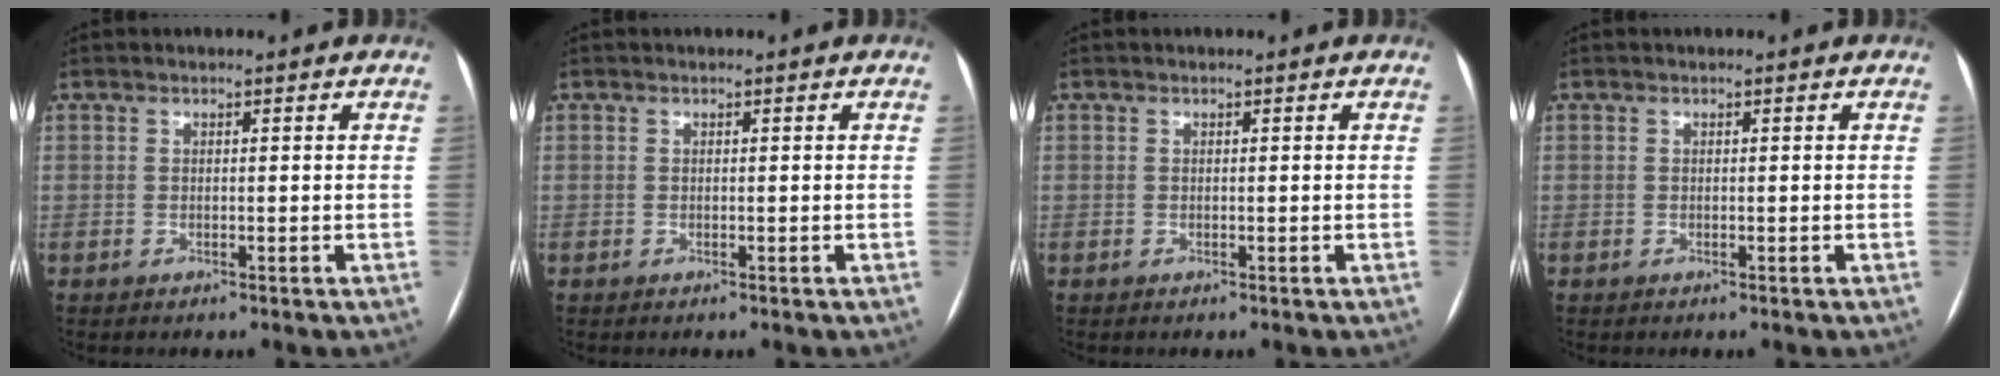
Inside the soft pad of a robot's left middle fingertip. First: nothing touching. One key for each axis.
{"total": 0.0}
{"total": 0.0}
{"total": 0.0}